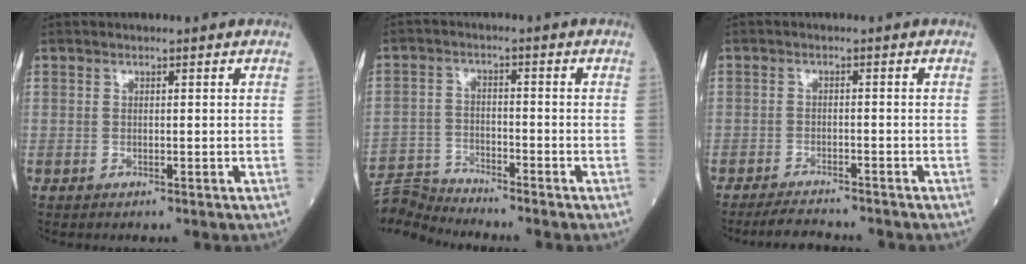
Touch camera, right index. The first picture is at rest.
{"total": 6.5, "force": [-6.3, -1.2, -1.2], "torque": [0.018, -0.001, -0.122]}
{"total": 5.5, "force": [-5.2, 0.5, 1.6], "torque": [-0.027, -0.016, -0.086]}